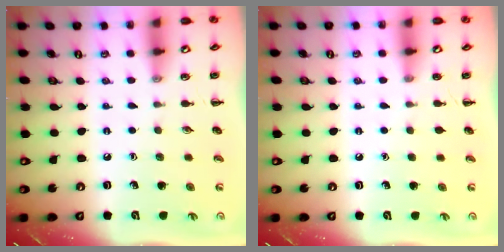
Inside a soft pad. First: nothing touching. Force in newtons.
{"total": 0.0}